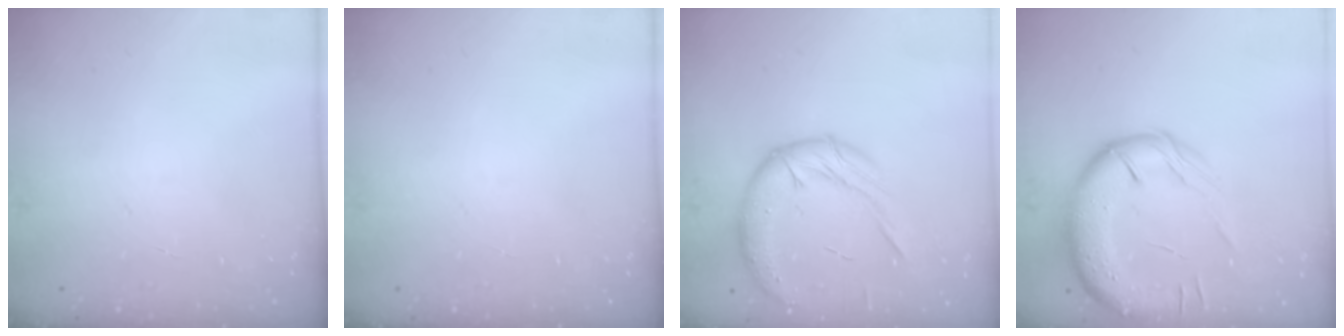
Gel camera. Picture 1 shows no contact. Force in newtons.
{"total": 0.0}
{"total": 16.1, "press": 15.9, "slide": 2.5}
{"total": 17.3, "press": 16.9, "slide": 3.5}